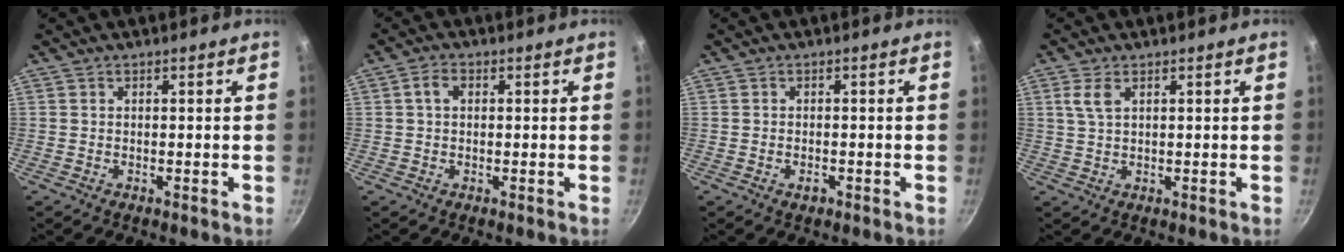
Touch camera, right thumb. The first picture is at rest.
{"total": 2.7, "force": [0.5, 1.9, 1.9], "torque": [-0.033, 0.006, 0.006]}
{"total": 1.6, "force": [-0.8, 1.0, 1.0], "torque": [-0.019, 0.003, -0.013]}
{"total": 3.2, "force": [1.4, 1.5, 2.5], "torque": [-0.051, -0.004, 0.030]}